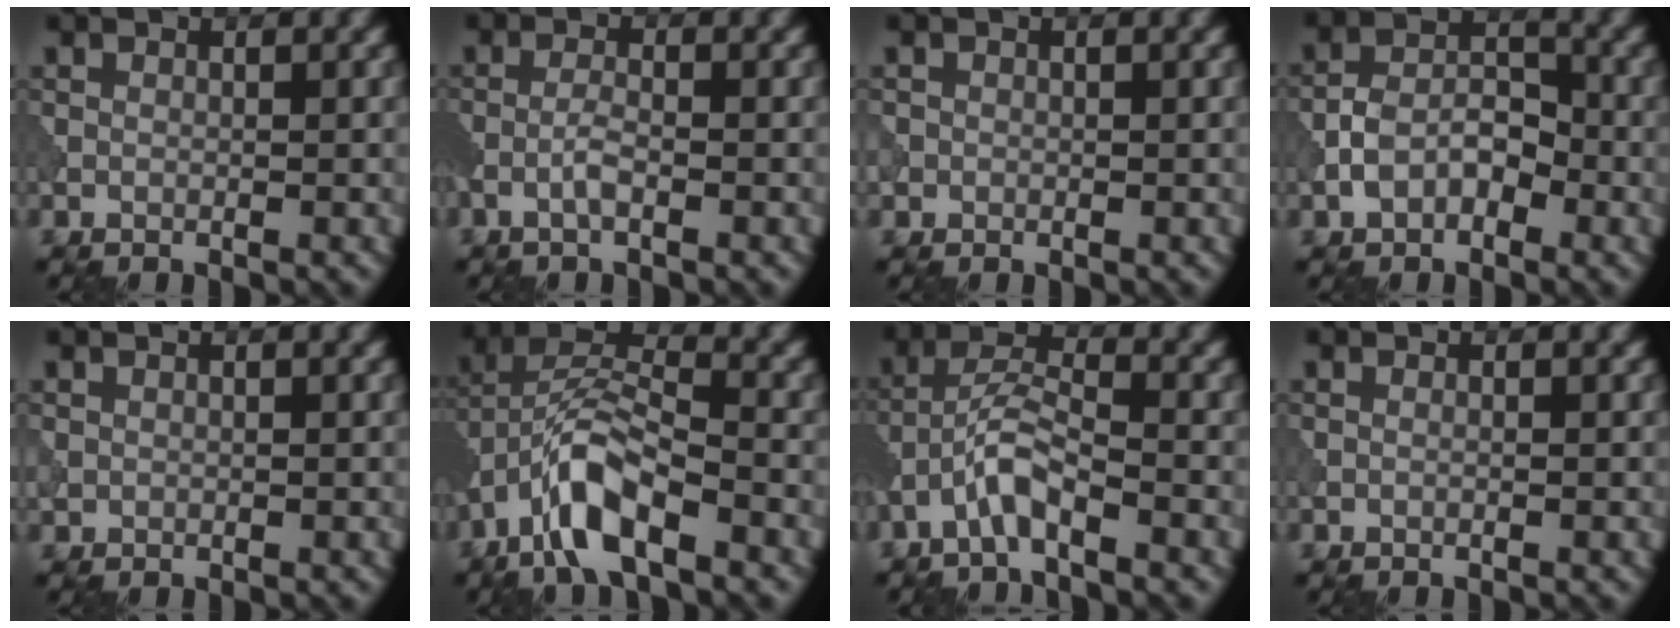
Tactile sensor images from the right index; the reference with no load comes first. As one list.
[{"total": 1.6, "force": [-0.6, 0.3, 1.4], "torque": [-0.031, 0.005, -0.017]}, {"total": 0.7, "force": [-0.1, 0.7, -0.1], "torque": [0.008, -0.005, -0.004]}, {"total": 3.7, "force": [-1.6, 2.2, 2.5], "torque": [-0.046, 0.013, -0.034]}, {"total": 0.5, "force": [0.1, 0.5, 0.0], "torque": [0.005, -0.003, 0.002]}, {"total": 7.3, "force": [-4.2, 2.5, 5.5], "torque": [-0.104, 0.013, -0.086]}, {"total": 3.8, "force": [-2.4, 0.8, 2.9], "torque": [-0.062, 0.015, -0.054]}, {"total": 0.0}]